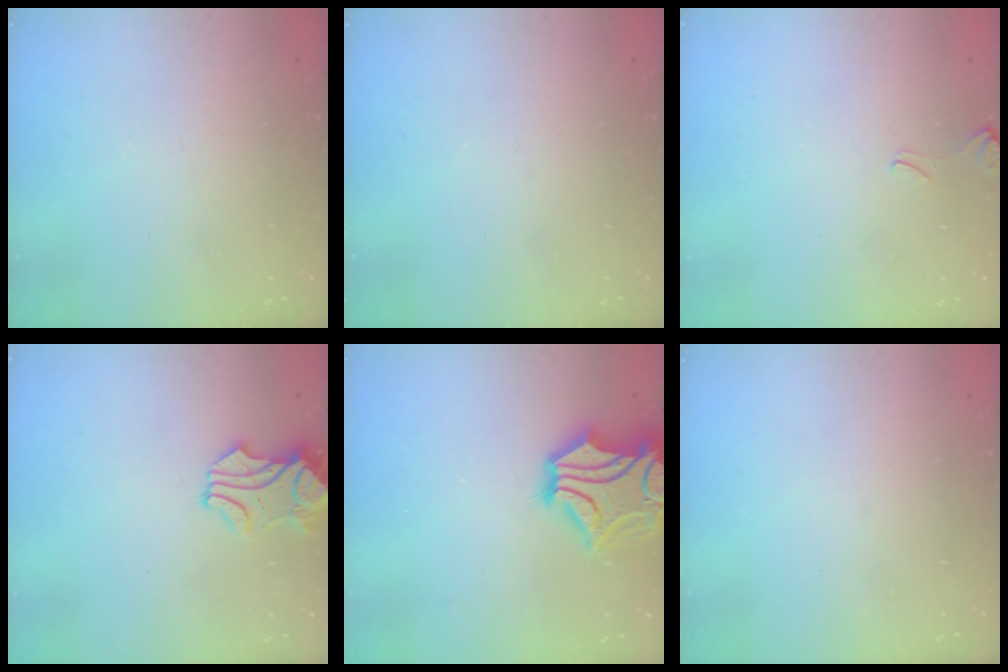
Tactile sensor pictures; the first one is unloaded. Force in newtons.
{"total": 0.0}
{"total": 1.7, "press": 1.6, "slide": 0.5}
{"total": 0.9, "press": 0.7, "slide": 0.7}
{"total": 7.2, "press": 6.8, "slide": 2.2}
{"total": 0.0}